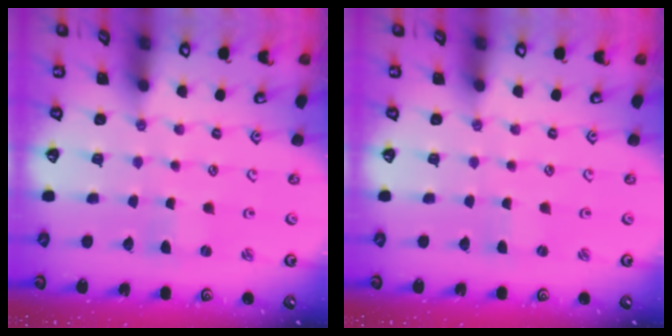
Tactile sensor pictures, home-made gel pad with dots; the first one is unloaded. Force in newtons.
{"total": 0.0}